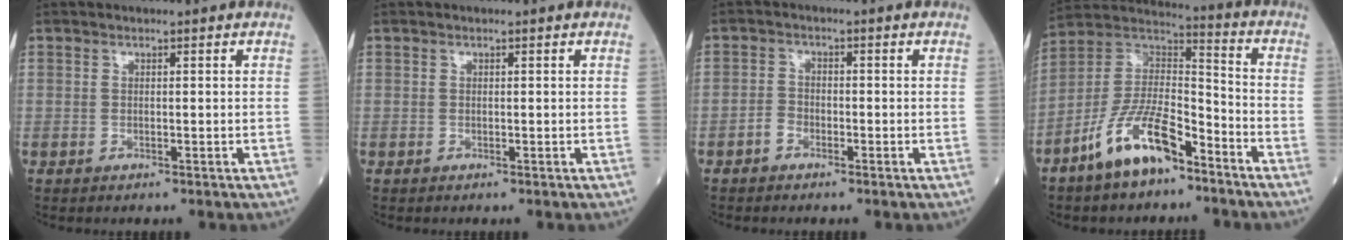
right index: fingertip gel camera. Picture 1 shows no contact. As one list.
[{"total": 0.0}, {"total": 2.0, "force": [-1.2, 1.3, 0.9], "torque": [-0.012, 0.007, -0.025]}, {"total": 12.8, "force": [-8.1, 4.4, 8.9], "torque": [-0.186, 0.009, -0.154]}]